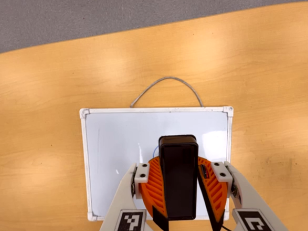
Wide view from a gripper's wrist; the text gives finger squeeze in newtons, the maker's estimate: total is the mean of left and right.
{"total": 9.5, "left": 9.6, "right": 9.5}